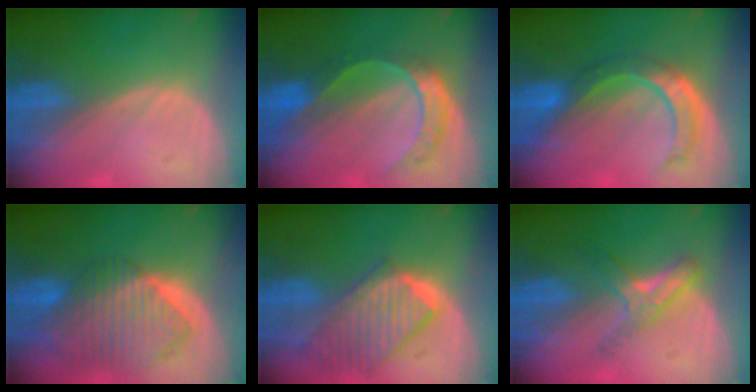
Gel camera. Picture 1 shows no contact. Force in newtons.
{"total": 7.7, "press": 6.4, "slide": 4.3}
{"total": 7.2, "press": 6.9, "slide": 2.2}
{"total": 10.4, "press": 9.0, "slide": 5.1}
{"total": 10.0, "press": 8.8, "slide": 4.7}
{"total": 5.5, "press": 4.9, "slide": 2.6}